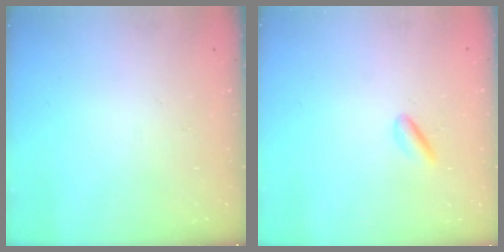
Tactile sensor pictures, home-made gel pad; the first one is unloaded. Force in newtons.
{"total": 2.5, "press": 2.4, "slide": 0.8}